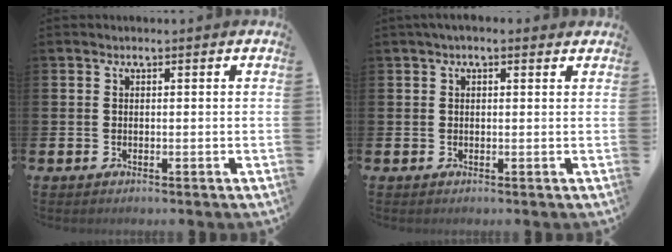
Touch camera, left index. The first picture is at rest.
{"total": 1.2, "force": [0.8, 0.4, 0.8], "torque": [-0.003, 0.001, 0.011]}